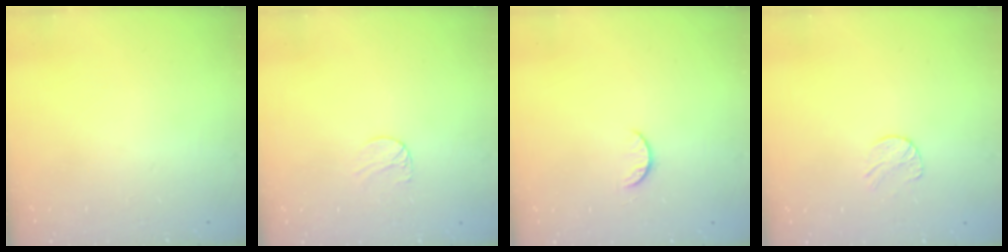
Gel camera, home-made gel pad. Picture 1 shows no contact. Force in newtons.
{"total": 6.5, "press": 6.4, "slide": 0.6}
{"total": 5.2, "press": 5.2, "slide": 0.6}
{"total": 5.4, "press": 5.4, "slide": 0.5}